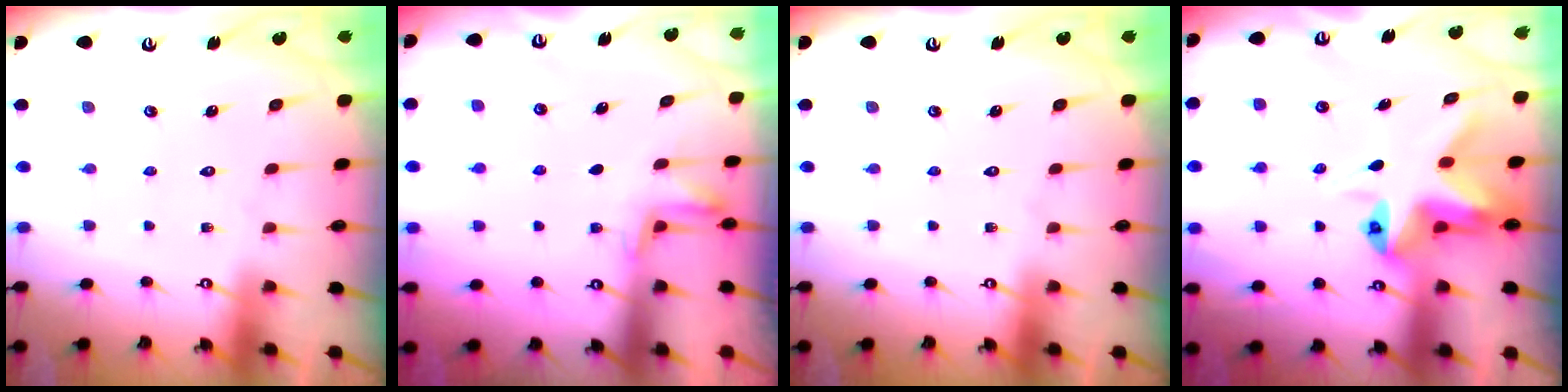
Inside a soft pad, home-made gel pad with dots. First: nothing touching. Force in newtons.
{"total": 2.6, "press": 2.5, "slide": 0.7}
{"total": 0.0}
{"total": 7.5, "press": 7.5, "slide": 0.4}